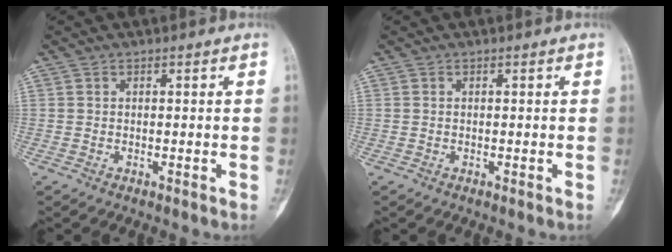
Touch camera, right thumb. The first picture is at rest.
{"total": 0.0}